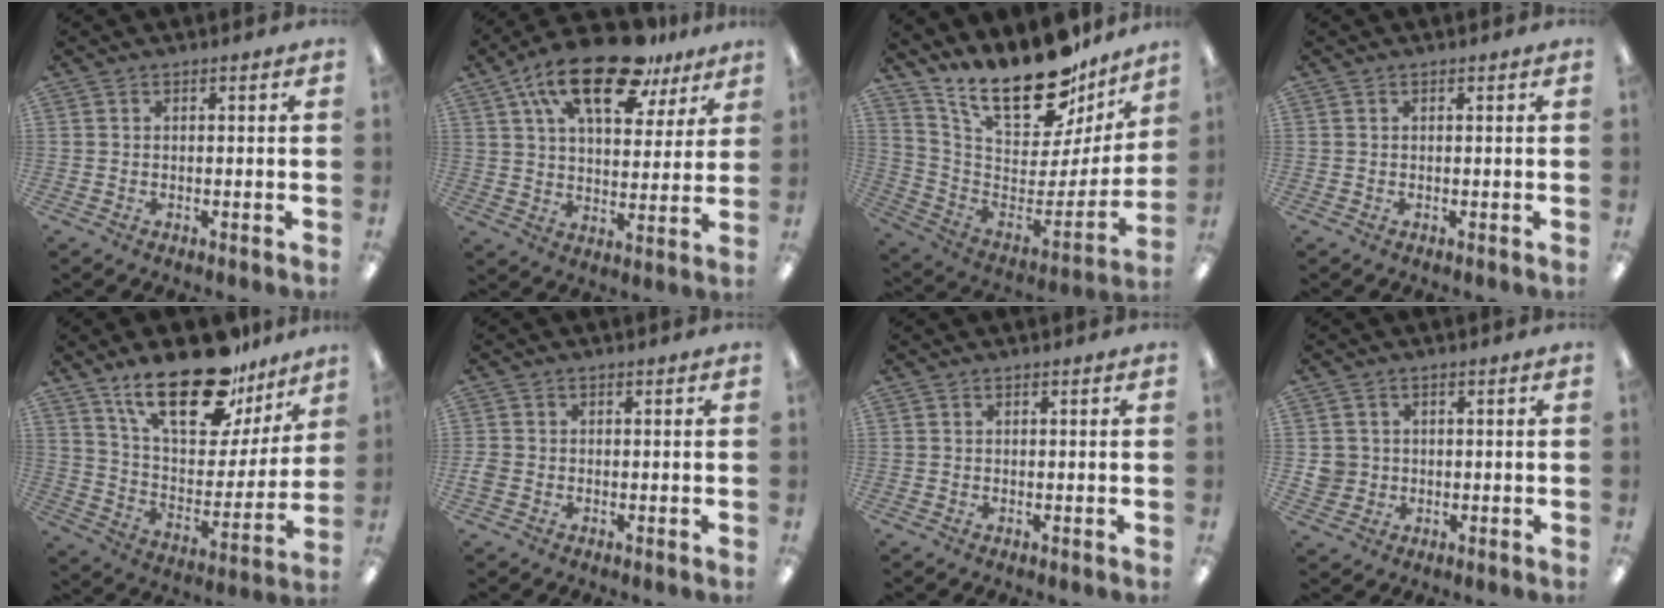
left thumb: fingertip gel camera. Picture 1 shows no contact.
{"total": 20.4, "force": [12.8, 9.0, 13.1], "torque": [-0.218, -0.057, 0.216]}
{"total": 23.7, "force": [17.6, 8.7, 13.3], "torque": [-0.211, -0.125, 0.304]}
{"total": 0.0}
{"total": 24.2, "force": [17.0, 9.6, 14.3], "torque": [-0.235, -0.102, 0.293]}
{"total": 1.8, "force": [-0.6, 1.5, 0.9], "torque": [-0.013, 0.004, -0.010]}
{"total": 0.0}
{"total": 3.8, "force": [0.2, 3.8, 0.4], "torque": [-0.007, 0.006, 0.003]}